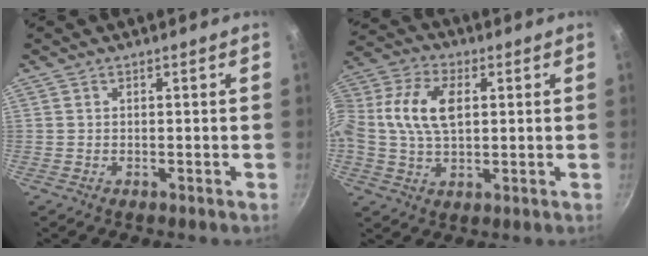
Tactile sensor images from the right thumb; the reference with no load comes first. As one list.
[{"total": 12.0, "force": [1.7, 7.4, 9.3], "torque": [-0.175, 0.018, 0.017]}]